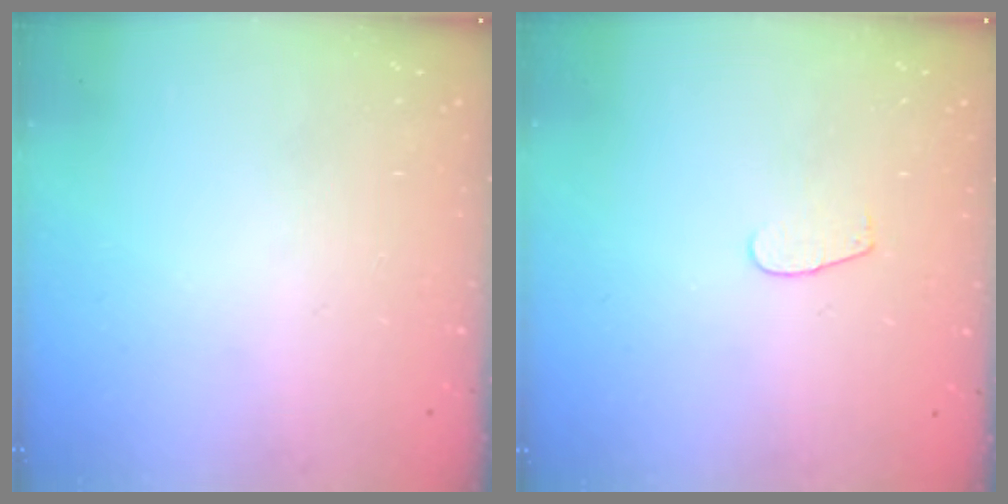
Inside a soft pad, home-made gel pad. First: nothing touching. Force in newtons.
{"total": 2.6, "press": 2.5, "slide": 0.3}